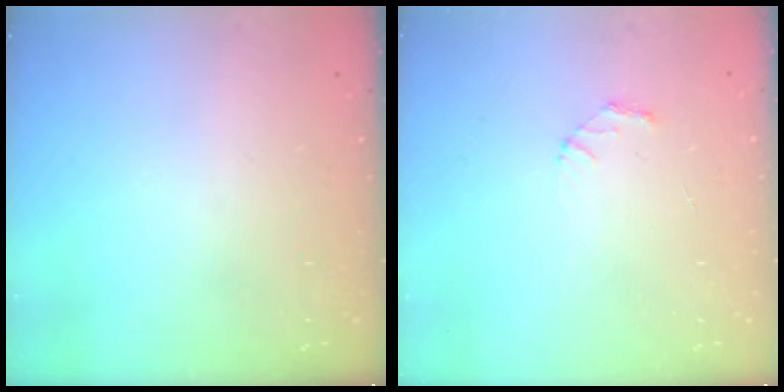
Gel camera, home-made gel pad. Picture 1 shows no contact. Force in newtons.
{"total": 2.1, "press": 2.1, "slide": 0.2}